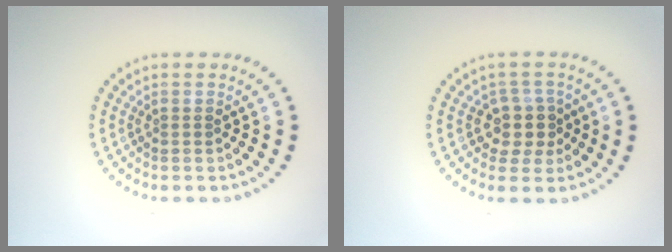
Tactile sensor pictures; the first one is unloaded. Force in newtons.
{"total": 2.8, "press": 2.4, "slide": 1.5}